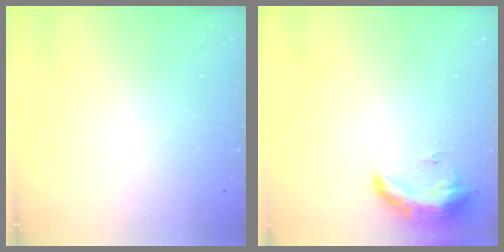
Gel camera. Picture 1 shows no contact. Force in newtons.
{"total": 9.1, "press": 8.9, "slide": 1.9}